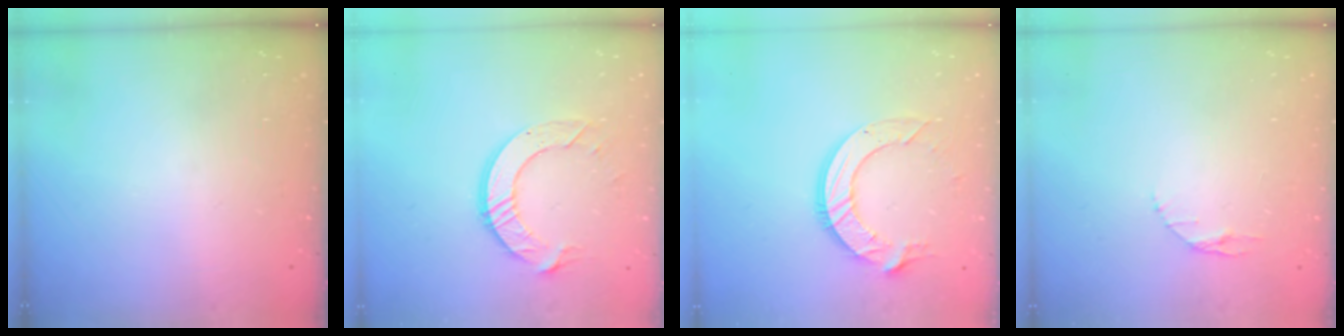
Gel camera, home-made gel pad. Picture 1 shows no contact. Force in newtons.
{"total": 9.7, "press": 9.7, "slide": 0.8}
{"total": 11.3, "press": 11.2, "slide": 1.1}
{"total": 2.9, "press": 2.9, "slide": 0.4}